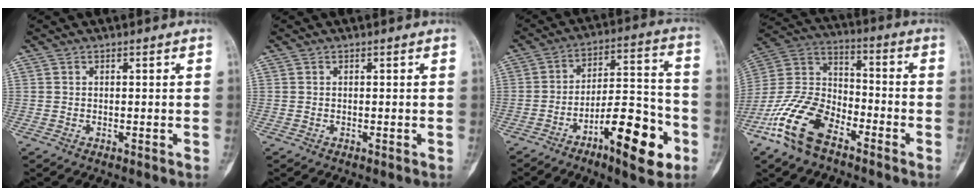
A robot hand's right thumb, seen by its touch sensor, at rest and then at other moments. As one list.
[{"total": 0.0}, {"total": 16.4, "force": [-7.9, 5.4, 13.4], "torque": [-0.186, 0.061, -0.121]}, {"total": 16.2, "force": [-9.6, 8.5, 9.9], "torque": [-0.199, 0.055, -0.195]}]